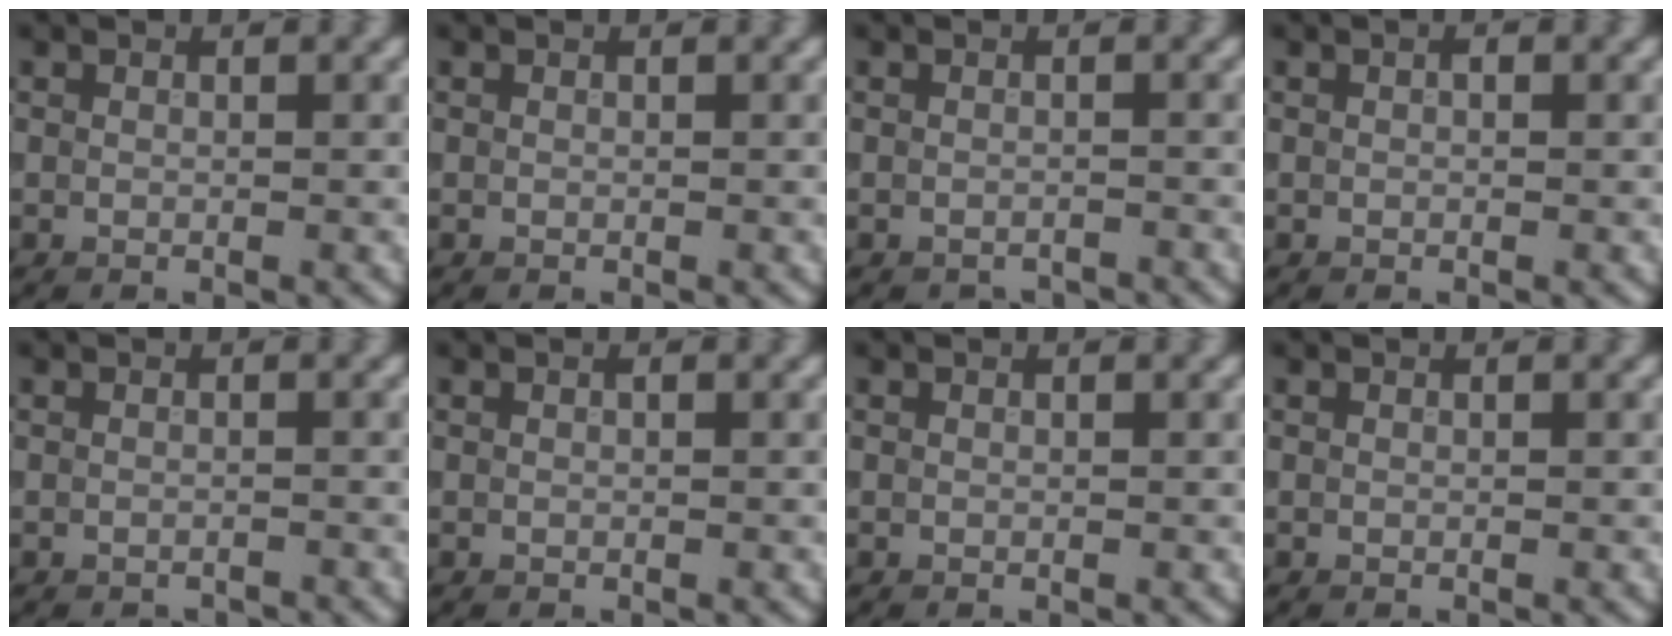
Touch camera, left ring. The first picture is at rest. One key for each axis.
{"total": 0.0}
{"total": 1.6, "fx": -1.5, "fy": 0.3, "fz": 0.2, "tx": 0.002, "ty": -0.001, "tz": -0.022}
{"total": 0.5, "fx": 0.1, "fy": 0.3, "fz": 0.4, "tx": -0.007, "ty": 0.001, "tz": 0.000}
{"total": 1.0, "fx": -1.0, "fy": 0.1, "fz": 0.1, "tx": 0.001, "ty": -0.003, "tz": -0.016}
{"total": 0.0}
{"total": 0.0}
{"total": 0.0}